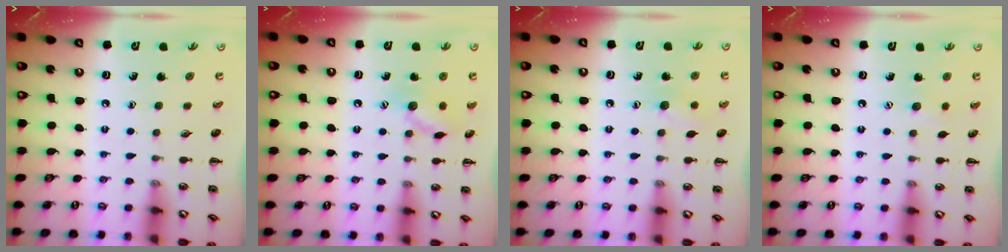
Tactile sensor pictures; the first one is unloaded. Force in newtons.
{"total": 9.5, "press": 9.4, "slide": 0.7}
{"total": 6.9, "press": 6.7, "slide": 1.7}
{"total": 3.4, "press": 3.3, "slide": 0.8}